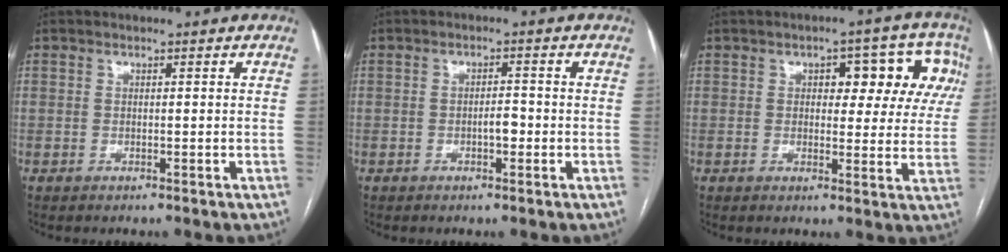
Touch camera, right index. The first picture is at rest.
{"total": 2.2, "force": [-0.7, 0.8, 1.9], "torque": [-0.029, 0.003, -0.012]}
{"total": 10.1, "force": [3.2, 4.8, 8.2], "torque": [-0.079, 0.032, 0.037]}